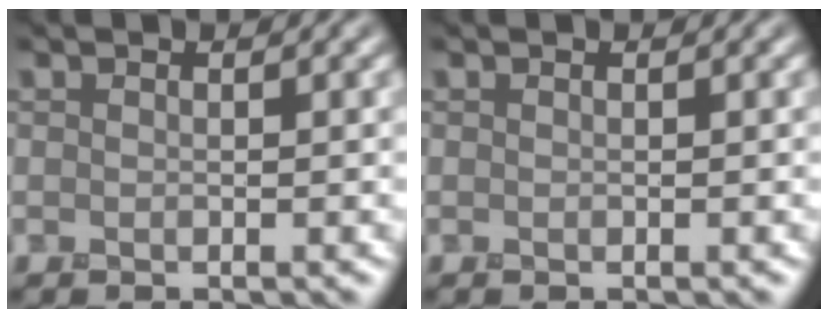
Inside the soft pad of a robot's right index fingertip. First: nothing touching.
{"total": 0.0}